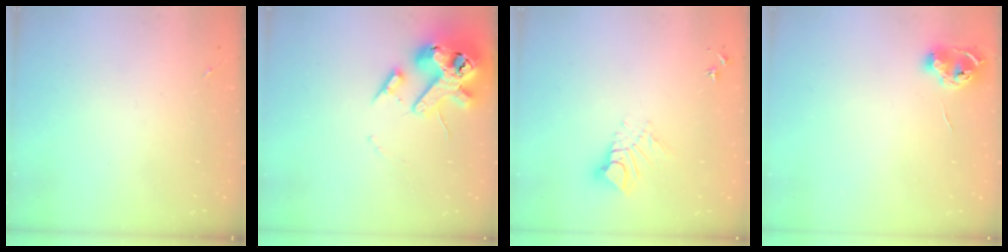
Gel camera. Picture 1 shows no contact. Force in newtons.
{"total": 18.6, "press": 18.4, "slide": 2.8}
{"total": 9.1, "press": 9.0, "slide": 1.0}
{"total": 7.7, "press": 7.7, "slide": 0.7}